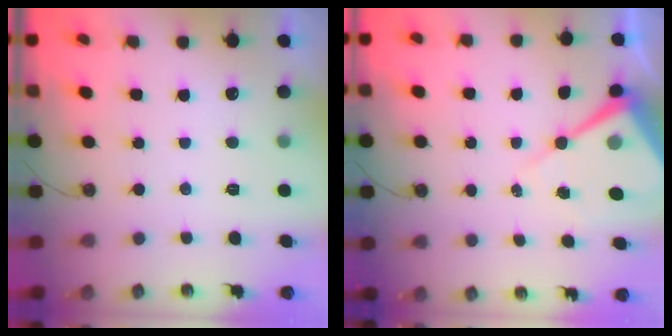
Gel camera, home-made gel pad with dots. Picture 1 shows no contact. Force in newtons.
{"total": 11.7, "press": 11.6, "slide": 1.0}